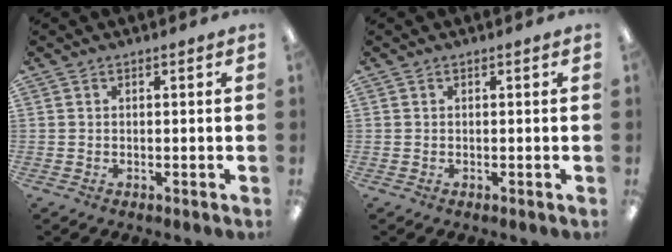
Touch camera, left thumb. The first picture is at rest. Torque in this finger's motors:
{"motor_torque": [-0.16, -0.05, 0.00, -0.09, -0.01]}